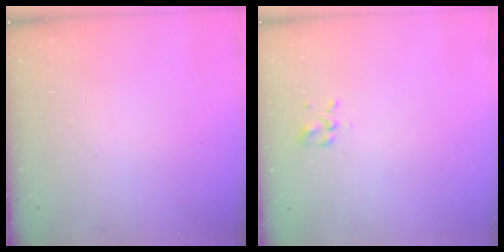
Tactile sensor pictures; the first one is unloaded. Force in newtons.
{"total": 1.9, "press": 1.8, "slide": 0.8}